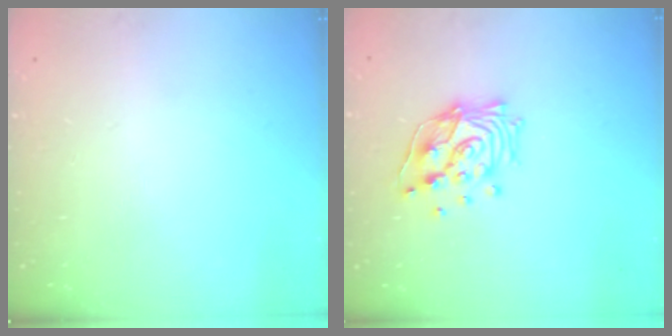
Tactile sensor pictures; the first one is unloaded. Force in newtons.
{"total": 14.4, "press": 14.3, "slide": 1.7}